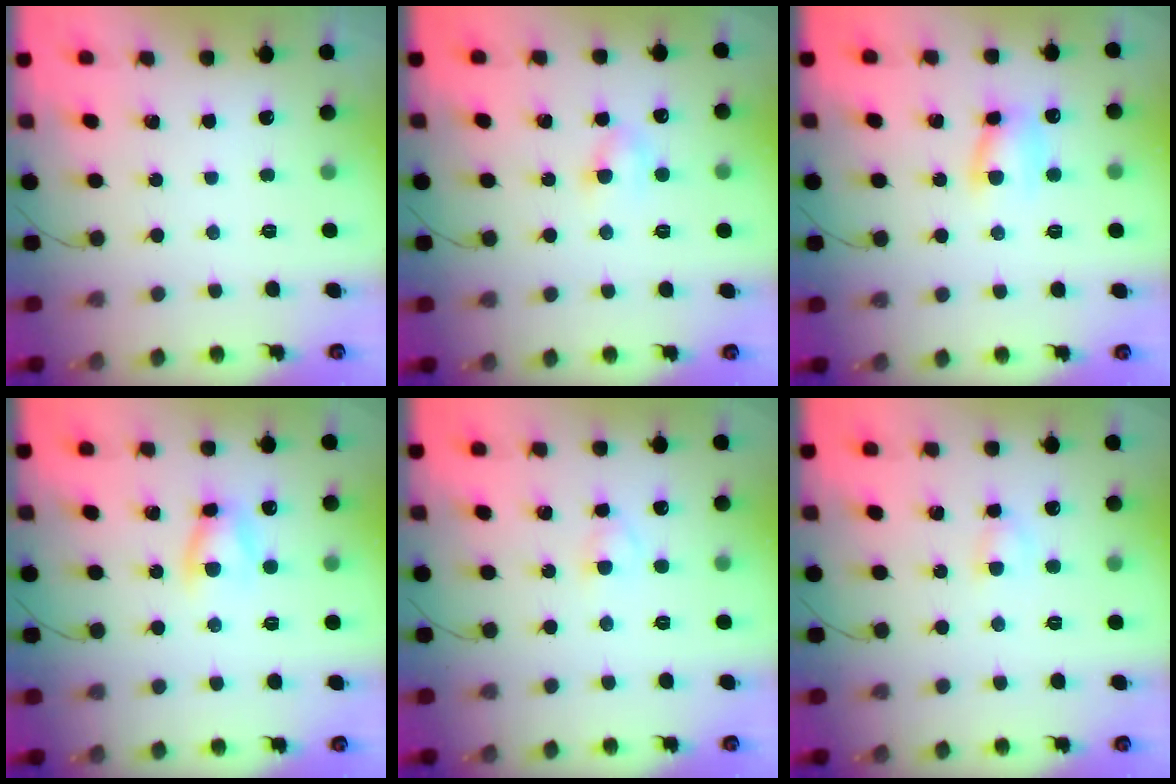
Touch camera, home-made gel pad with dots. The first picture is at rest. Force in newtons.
{"total": 4.5, "press": 4.2, "slide": 1.5}
{"total": 6.9, "press": 6.9, "slide": 0.5}
{"total": 6.4, "press": 6.3, "slide": 0.9}
{"total": 2.9, "press": 2.7, "slide": 1.1}
{"total": 3.4, "press": 3.2, "slide": 1.2}